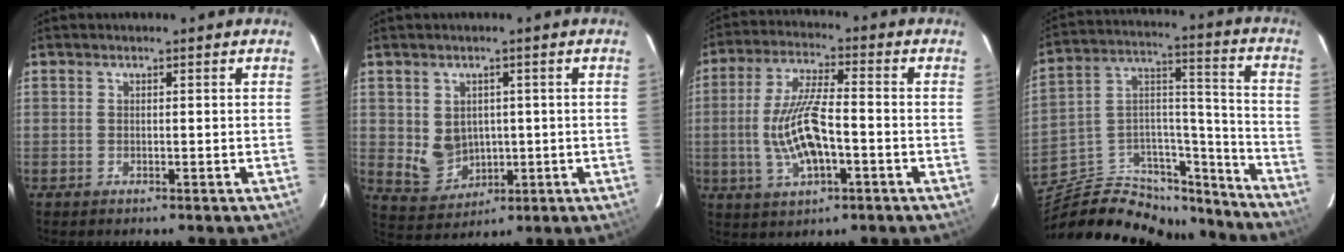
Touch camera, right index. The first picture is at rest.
{"total": 6.4, "force": [0.4, 5.7, 2.8], "torque": [-0.061, 0.000, 0.029]}
{"total": 11.8, "force": [-2.7, 3.8, 10.8], "torque": [-0.219, -0.001, -0.044]}
{"total": 27.9, "force": [-21.6, 13.3, 11.6], "torque": [-0.228, 0.069, -0.310]}